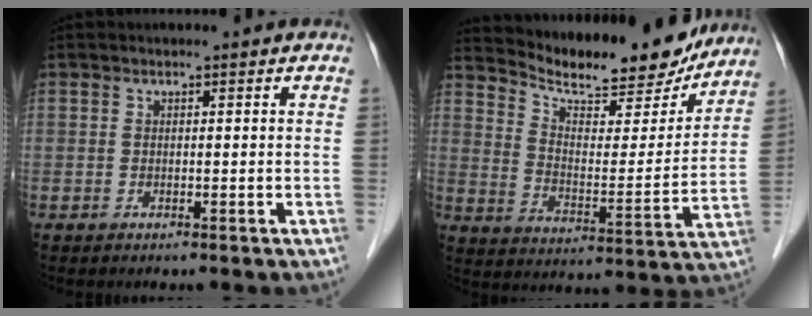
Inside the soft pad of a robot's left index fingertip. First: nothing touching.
{"total": 18.9, "force": [17.4, 3.8, 6.4], "torque": [-0.105, -0.017, 0.250]}